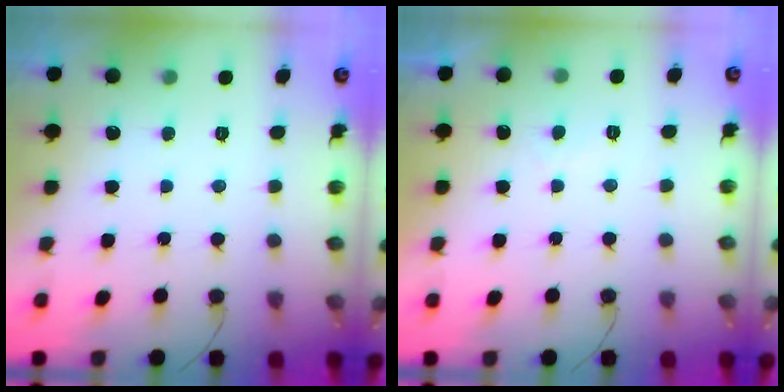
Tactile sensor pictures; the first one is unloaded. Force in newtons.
{"total": 1.3, "press": 1.1, "slide": 0.7}